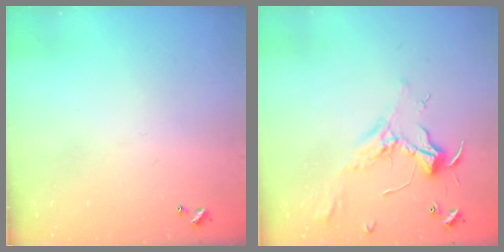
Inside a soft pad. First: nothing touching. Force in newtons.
{"total": 2.3, "press": 2.2, "slide": 0.7}